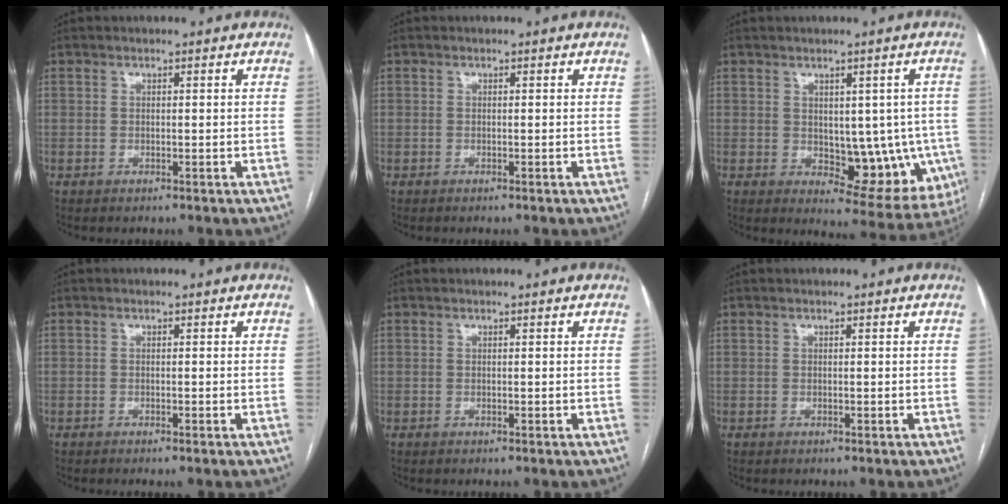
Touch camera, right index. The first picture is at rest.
{"total": 0.0}
{"total": 10.9, "force": [-0.9, 5.9, 9.0], "torque": [-0.092, 0.006, 0.011]}
{"total": 0.6, "force": [-0.4, -0.1, 0.4], "torque": [-0.010, 0.001, -0.007]}
{"total": 0.0}
{"total": 0.0}